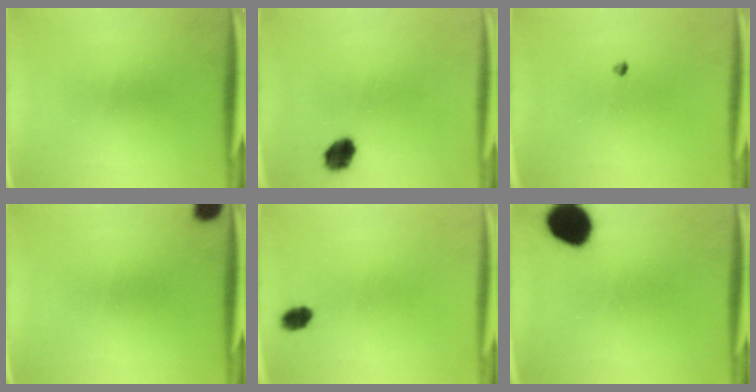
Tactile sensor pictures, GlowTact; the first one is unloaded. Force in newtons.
{"total": 5.6}
{"total": 0.7}
{"total": 2.5}
{"total": 2.9}
{"total": 12.2}